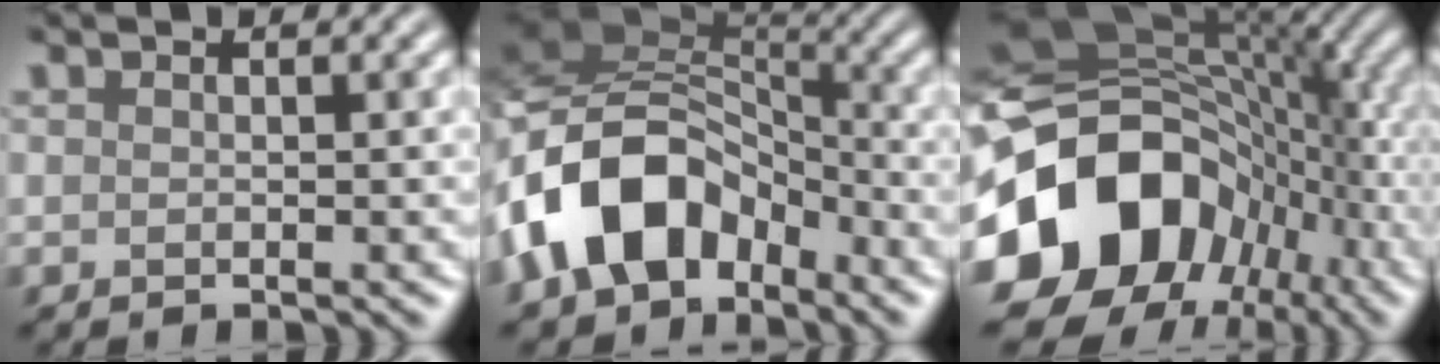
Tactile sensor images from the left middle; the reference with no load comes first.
{"total": 10.5, "force": [-4.2, 7.1, 6.6], "torque": [-0.116, 0.018, -0.090]}
{"total": 15.8, "force": [-4.5, 12.1, 9.0], "torque": [-0.177, -0.013, -0.077]}